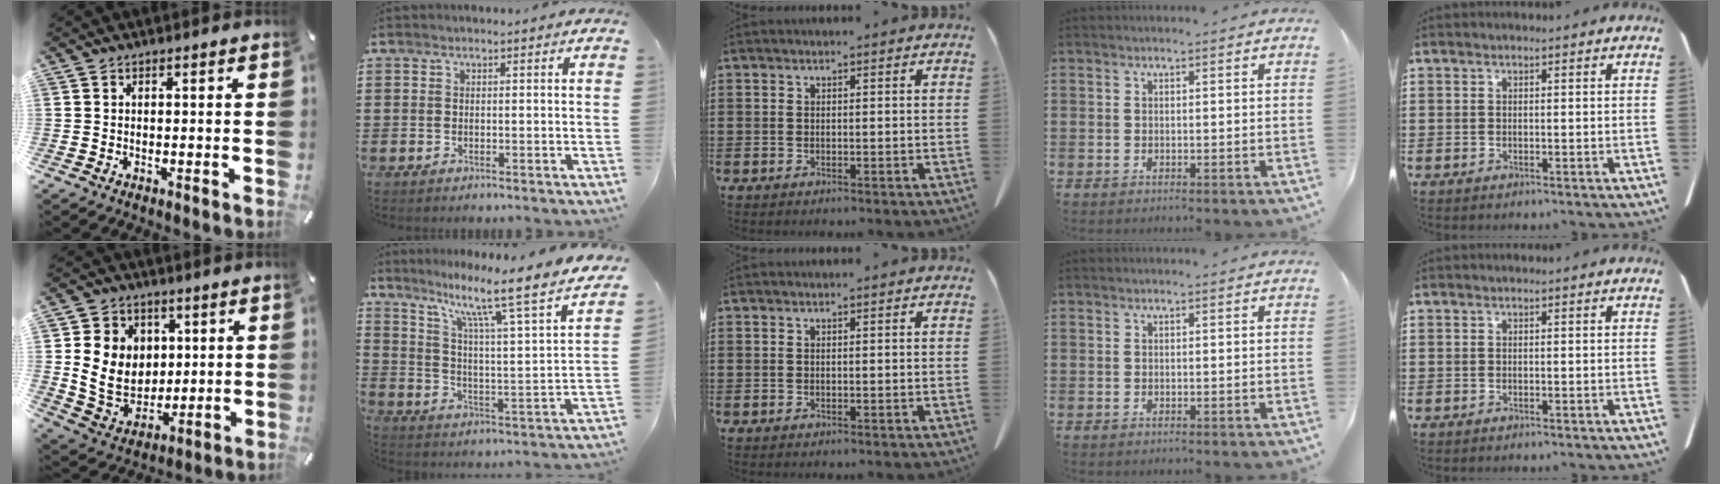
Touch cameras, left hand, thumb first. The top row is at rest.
{"thumb": {"total": 12.2, "force": [1.9, 11.0, 4.9], "torque": [-0.096, -0.005, 0.044]}, "index": {"total": 10.6, "force": [8.1, 0.3, 6.9], "torque": [-0.139, -0.069, 0.119]}}